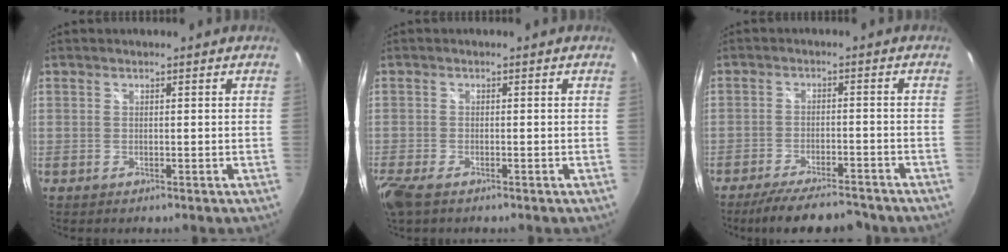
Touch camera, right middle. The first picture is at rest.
{"total": 5.2, "force": [-3.6, 2.0, 3.2], "torque": [-0.083, -0.022, -0.072]}
{"total": 11.5, "force": [-10.1, 2.3, 5.1], "torque": [-0.110, -0.014, -0.156]}